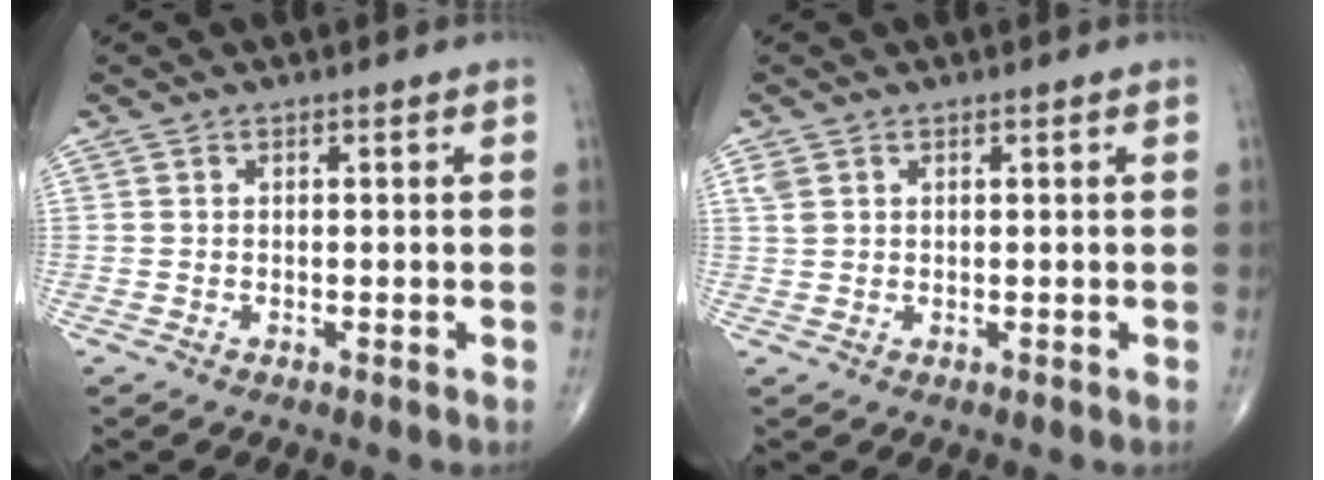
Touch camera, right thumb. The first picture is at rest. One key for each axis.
{"total": 1.8, "fx": 0.9, "fy": 1.3, "fz": 0.9, "tx": -0.018, "ty": 0.005, "tz": 0.023}